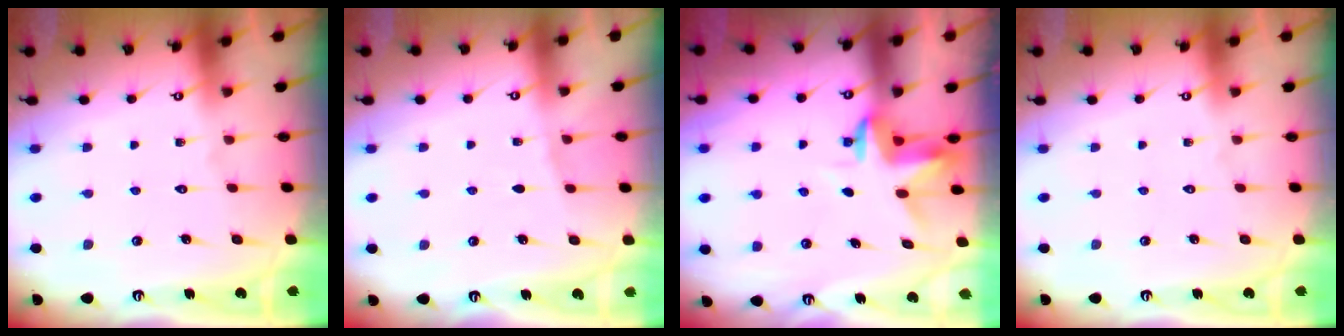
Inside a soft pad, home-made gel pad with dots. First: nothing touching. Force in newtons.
{"total": 3.0, "press": 2.9, "slide": 0.4}
{"total": 3.7, "press": 3.7, "slide": 0.2}
{"total": 0.0}